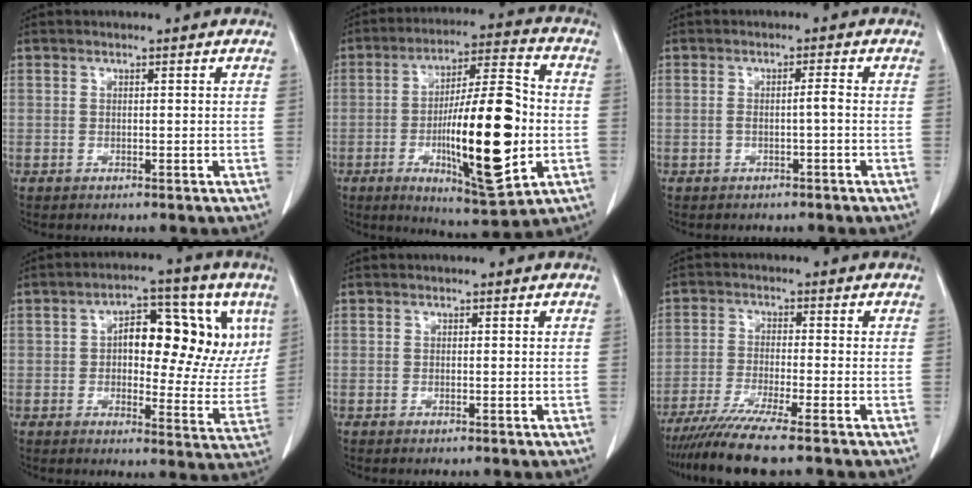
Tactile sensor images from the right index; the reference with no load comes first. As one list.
[{"total": 19.5, "force": [-3.5, 3.5, 18.9], "torque": [-0.315, -0.003, -0.047]}, {"total": 1.7, "force": [-0.5, -0.1, 1.6], "torque": [-0.026, 0.002, -0.008]}, {"total": 15.0, "force": [4.0, 7.3, 12.5], "torque": [-0.157, 0.028, 0.056]}, {"total": 0.0}, {"total": 9.0, "force": [-7.1, -1.0, 5.3], "torque": [-0.085, -0.028, -0.120]}]